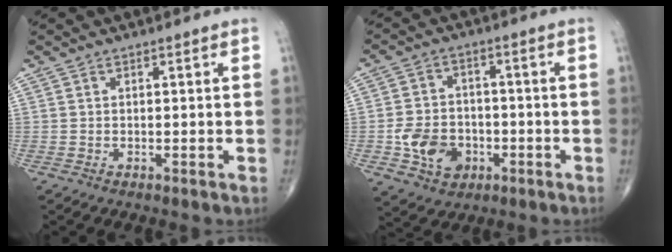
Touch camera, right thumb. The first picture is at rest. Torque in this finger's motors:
{"motor_torque": [1.51, 1.33, 0.78, -0.45, 0.30]}